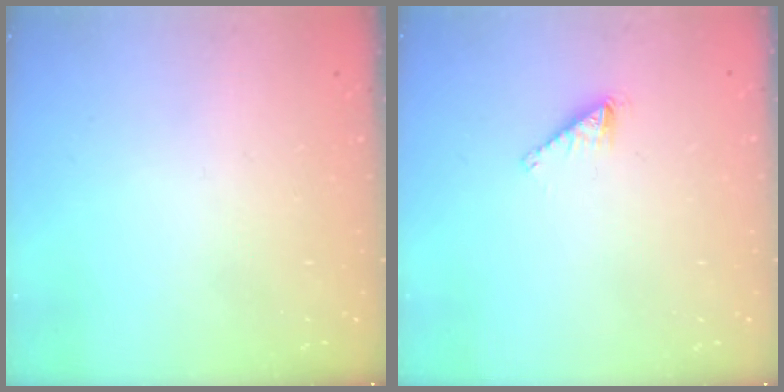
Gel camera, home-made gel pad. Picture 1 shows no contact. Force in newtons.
{"total": 1.8, "press": 1.8, "slide": 0.1}